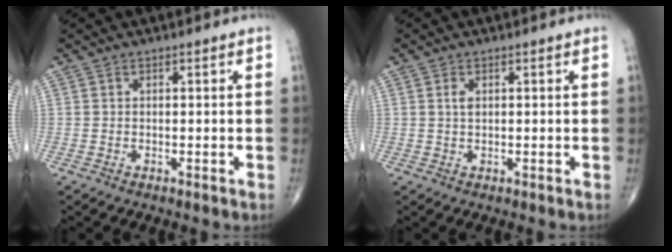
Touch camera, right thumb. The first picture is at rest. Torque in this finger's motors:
{"motor_torque": [-0.49, -0.16, 0.25, 0.07, 0.02]}